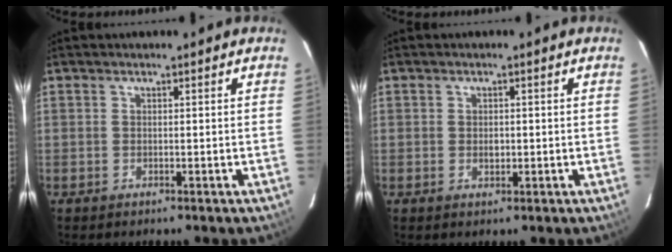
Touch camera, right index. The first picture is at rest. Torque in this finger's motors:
{"motor_torque": [0.02, 0.05, 0.02, 0.00]}